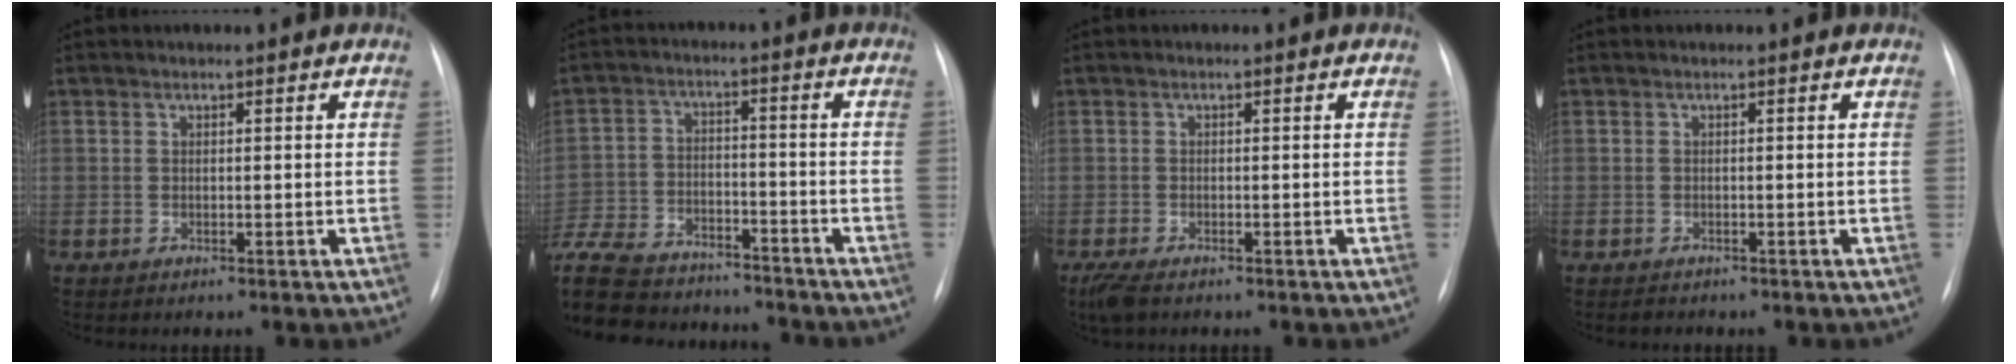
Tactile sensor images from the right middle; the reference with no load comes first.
{"total": 24.7, "force": [-20.7, 8.9, 10.1], "torque": [-0.299, -0.034, -0.323]}
{"total": 4.0, "force": [-2.8, 1.5, 2.4], "torque": [-0.053, -0.012, -0.047]}
{"total": 0.9, "force": [-0.8, 0.4, 0.1], "torque": [-0.006, -0.001, -0.011]}